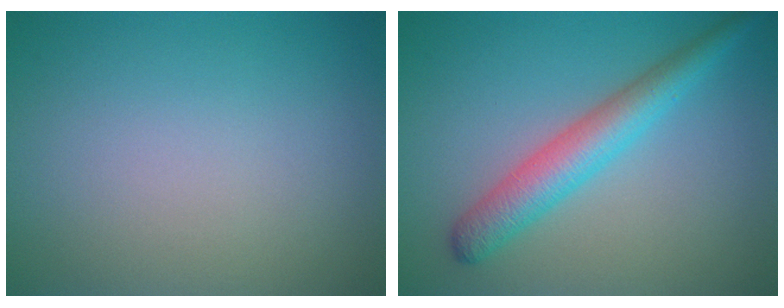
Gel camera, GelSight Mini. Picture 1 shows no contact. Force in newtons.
{"total": 4.3, "press": 4.3, "slide": 0.1}